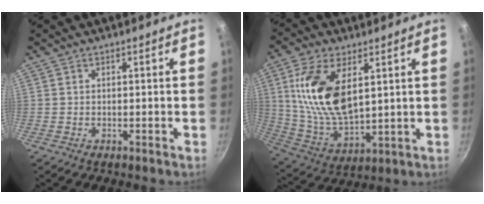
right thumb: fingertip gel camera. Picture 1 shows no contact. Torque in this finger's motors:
{"motor_torque": [-0.95, 1.63, 1.84, 0.46, 0.18]}